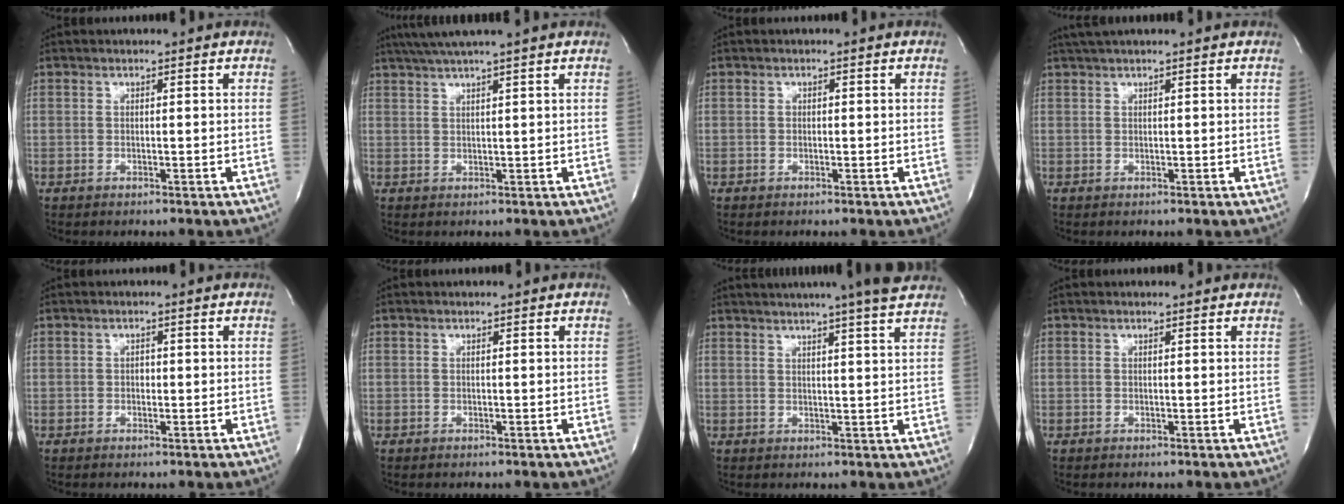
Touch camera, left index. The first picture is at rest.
{"total": 5.6, "force": [4.4, -1.4, 3.1], "torque": [-0.050, 0.017, 0.074]}
{"total": 0.6, "force": [-0.5, 0.3, 0.0], "torque": [-0.001, -0.004, -0.008]}
{"total": 3.2, "force": [2.7, -0.4, 1.7], "torque": [-0.023, 0.027, 0.047]}
{"total": 0.9, "force": [-0.5, 0.6, 0.3], "torque": [-0.005, -0.003, -0.010]}
{"total": 0.0}
{"total": 11.5, "force": [9.9, -0.8, 5.8], "torque": [-0.096, 0.000, 0.113]}
{"total": 0.8, "force": [0.8, 0.1, 0.0], "torque": [-0.011, 0.002, 0.005]}